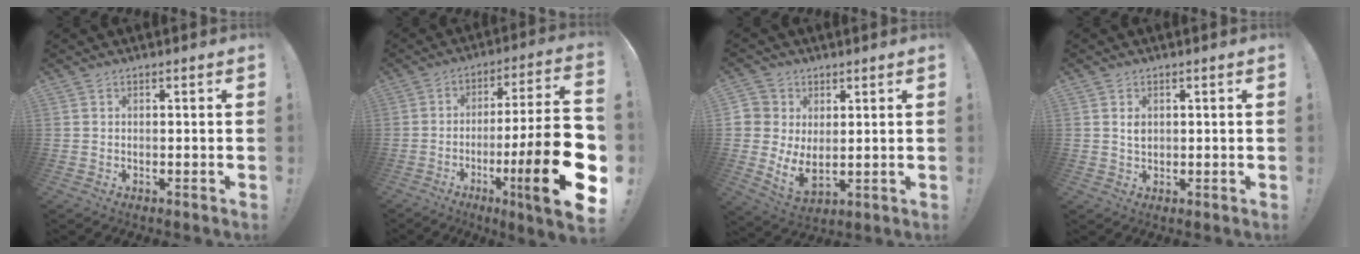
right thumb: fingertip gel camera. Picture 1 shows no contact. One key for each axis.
{"total": 24.8, "fx": -7.0, "fy": 3.4, "fz": 23.6, "tx": -0.360, "ty": 0.019, "tz": -0.111}
{"total": 6.7, "fx": 2.0, "fy": 5.3, "fz": 3.6, "tx": -0.067, "ty": -0.030, "tz": 0.043}
{"total": 2.5, "fx": 0.9, "fy": 2.0, "fz": 1.1, "tx": 0.001, "ty": -0.010, "tz": 0.013}